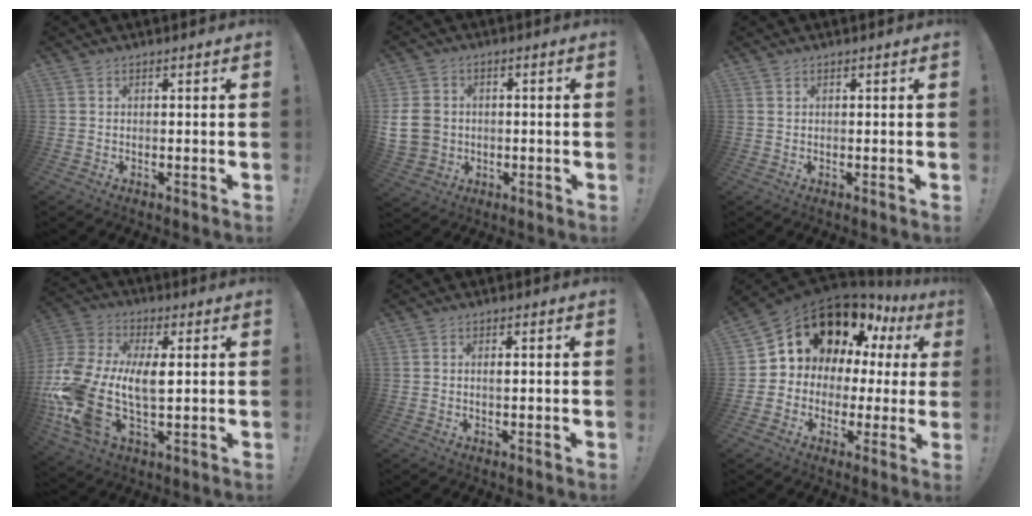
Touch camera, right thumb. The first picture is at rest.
{"total": 9.6, "force": [-0.1, 8.2, 4.9], "torque": [-0.100, 0.005, 0.001]}
{"total": 0.0}
{"total": 18.7, "force": [-0.3, 11.4, 14.9], "torque": [-0.310, -0.006, -0.002]}
{"total": 1.0, "force": [-0.2, 0.3, 1.0], "torque": [-0.012, 0.000, -0.005]}
{"total": 15.3, "force": [9.6, 9.7, 6.8], "torque": [-0.102, -0.071, 0.187]}